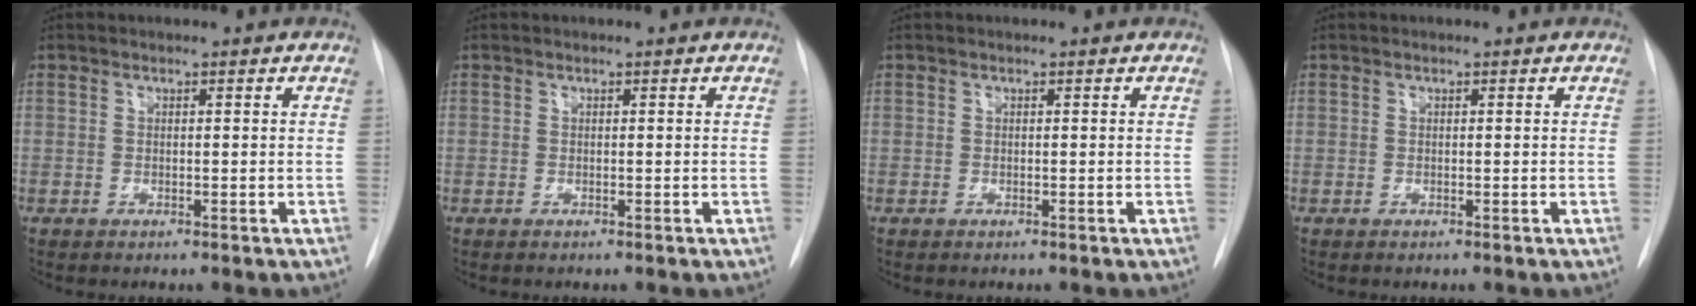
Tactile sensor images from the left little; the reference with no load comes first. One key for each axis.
{"total": 0.0}
{"total": 0.0}
{"total": 0.0}